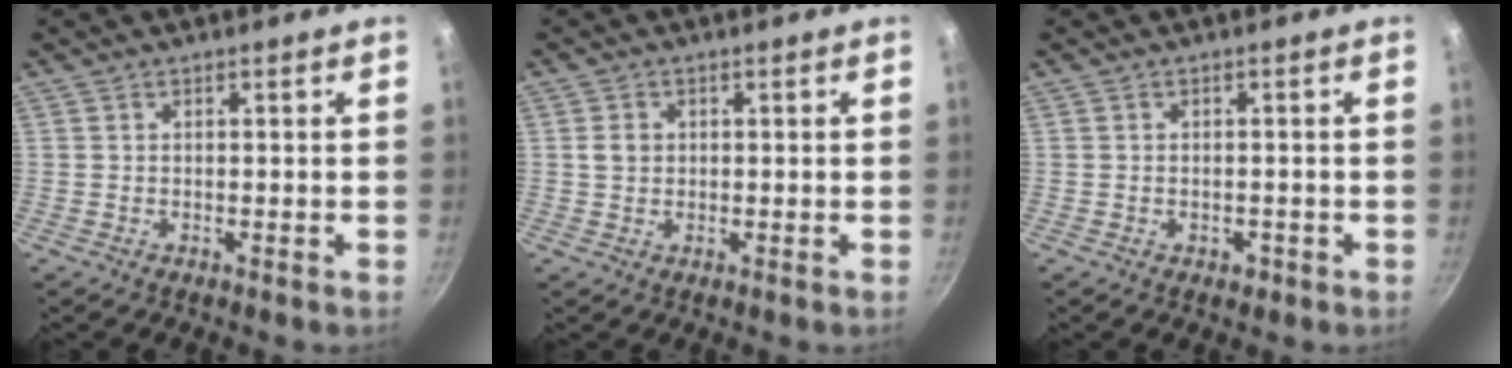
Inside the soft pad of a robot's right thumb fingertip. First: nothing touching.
{"total": 2.4, "force": [0.3, 2.0, 1.2], "torque": [-0.011, 0.004, 0.004]}
{"total": 1.8, "force": [-0.8, 1.2, 1.1], "torque": [-0.016, 0.003, -0.008]}